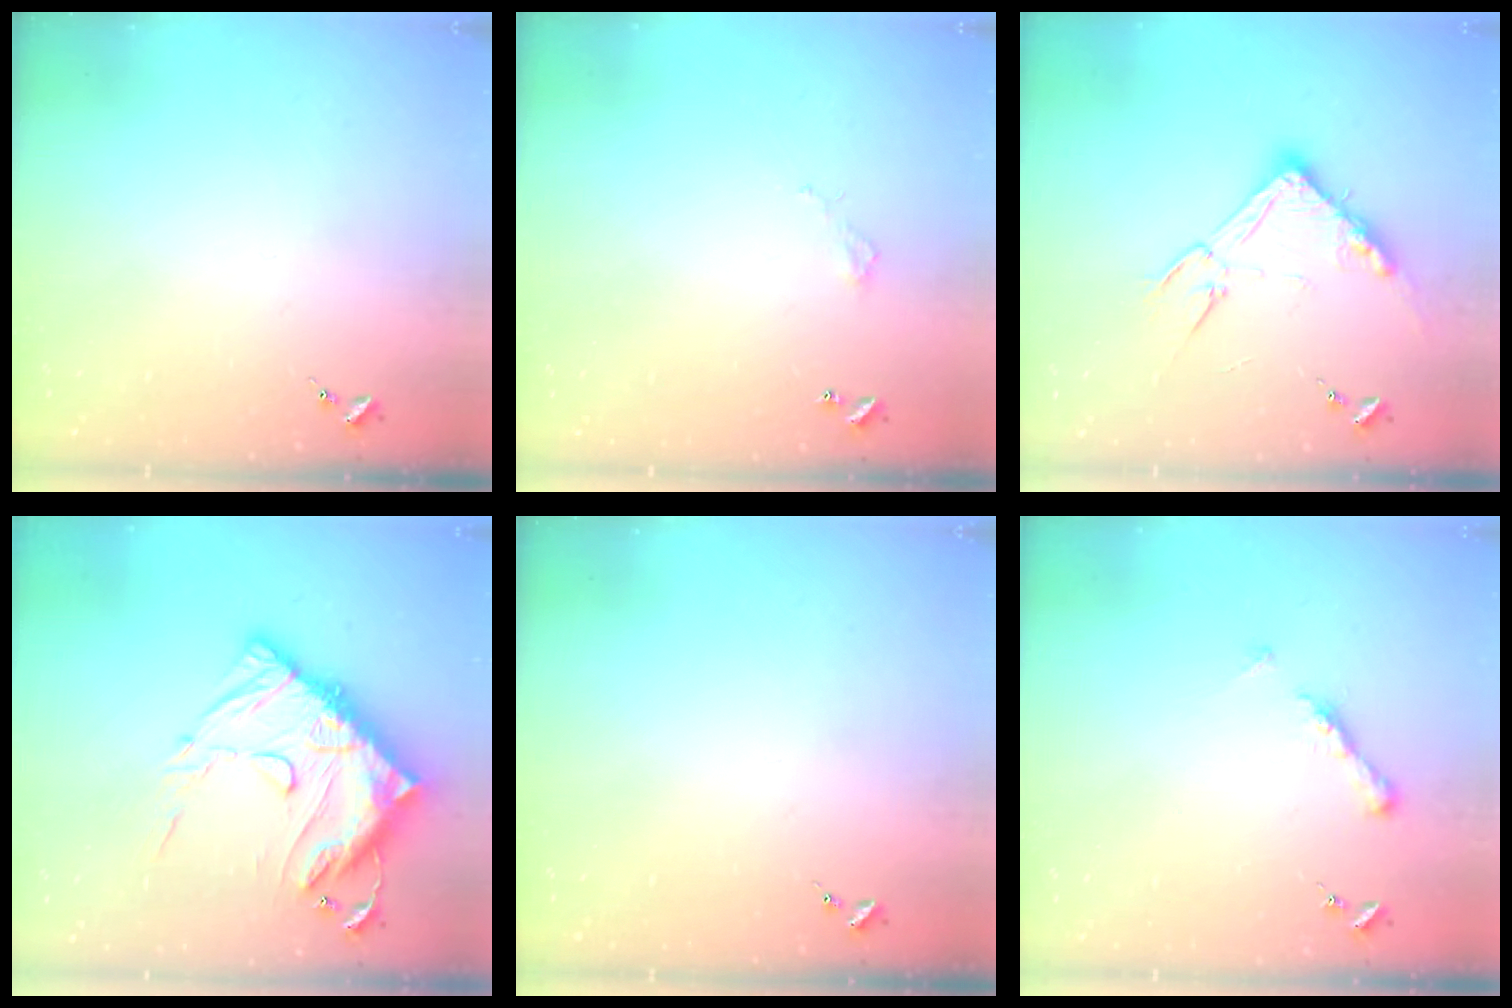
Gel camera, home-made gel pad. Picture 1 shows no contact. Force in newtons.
{"total": 2.8, "press": 2.8, "slide": 0.2}
{"total": 14.8, "press": 14.8, "slide": 0.4}
{"total": 21.5, "press": 21.4, "slide": 2.1}
{"total": 0.0}
{"total": 6.8, "press": 6.7, "slide": 0.6}